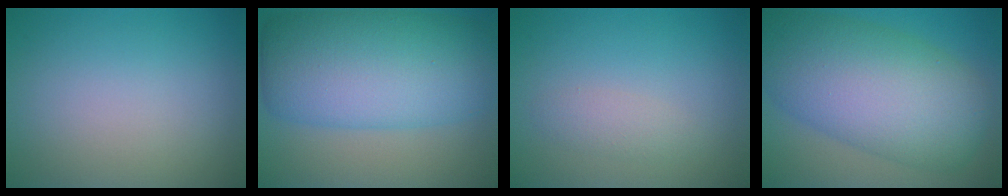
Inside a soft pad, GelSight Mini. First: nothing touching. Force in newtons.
{"total": 11.8, "press": 11.8, "slide": 0.2}
{"total": 1.3, "press": 1.3, "slide": 0.1}
{"total": 11.9, "press": 11.9, "slide": 0.2}